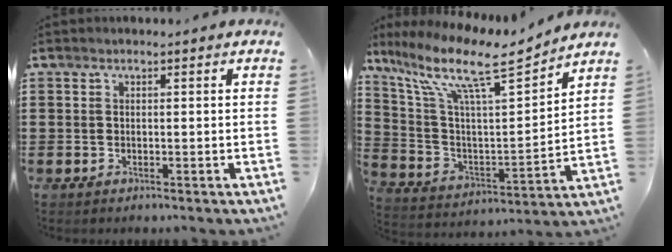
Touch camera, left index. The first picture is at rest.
{"total": 12.1, "force": [8.5, 2.6, 8.2], "torque": [-0.182, -0.048, 0.137]}